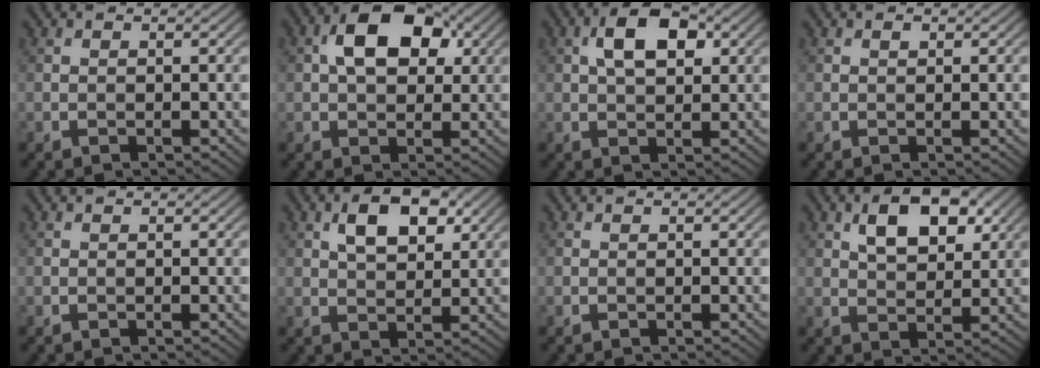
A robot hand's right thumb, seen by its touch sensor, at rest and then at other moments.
{"total": 8.8, "force": [2.3, 5.4, 6.5], "torque": [-0.114, 0.014, 0.032]}
{"total": 6.4, "force": [1.9, 3.4, 5.1], "torque": [-0.092, 0.008, 0.027]}
{"total": 0.6, "force": [0.3, 0.2, 0.5], "torque": [-0.006, -0.001, 0.004]}
{"total": 0.0}
{"total": 6.6, "force": [2.7, 3.5, 4.9], "torque": [-0.084, 0.001, 0.043]}
{"total": 0.0}
{"total": 7.3, "force": [3.1, 3.9, 5.3], "torque": [-0.090, 0.001, 0.051]}